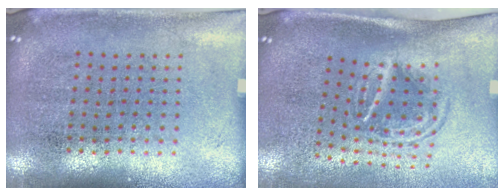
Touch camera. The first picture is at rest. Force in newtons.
{"total": 1.7, "press": 1.1, "slide": 1.3}